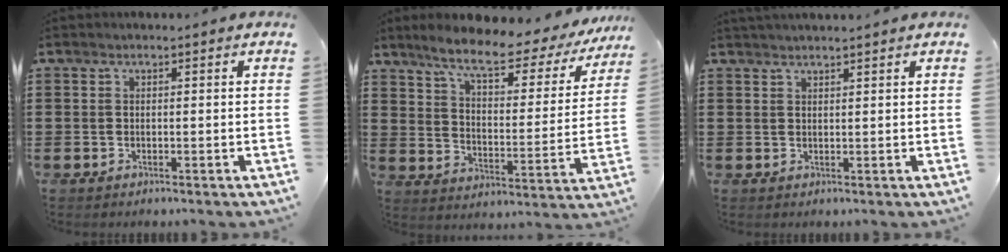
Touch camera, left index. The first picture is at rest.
{"total": 8.7, "force": [6.5, 1.3, 5.5], "torque": [-0.124, -0.029, 0.102]}
{"total": 1.2, "force": [1.2, 0.0, 0.2], "torque": [-0.006, 0.000, 0.024]}